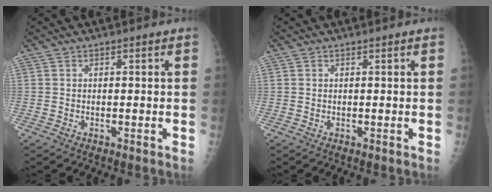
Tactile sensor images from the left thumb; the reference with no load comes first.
{"total": 0.0}